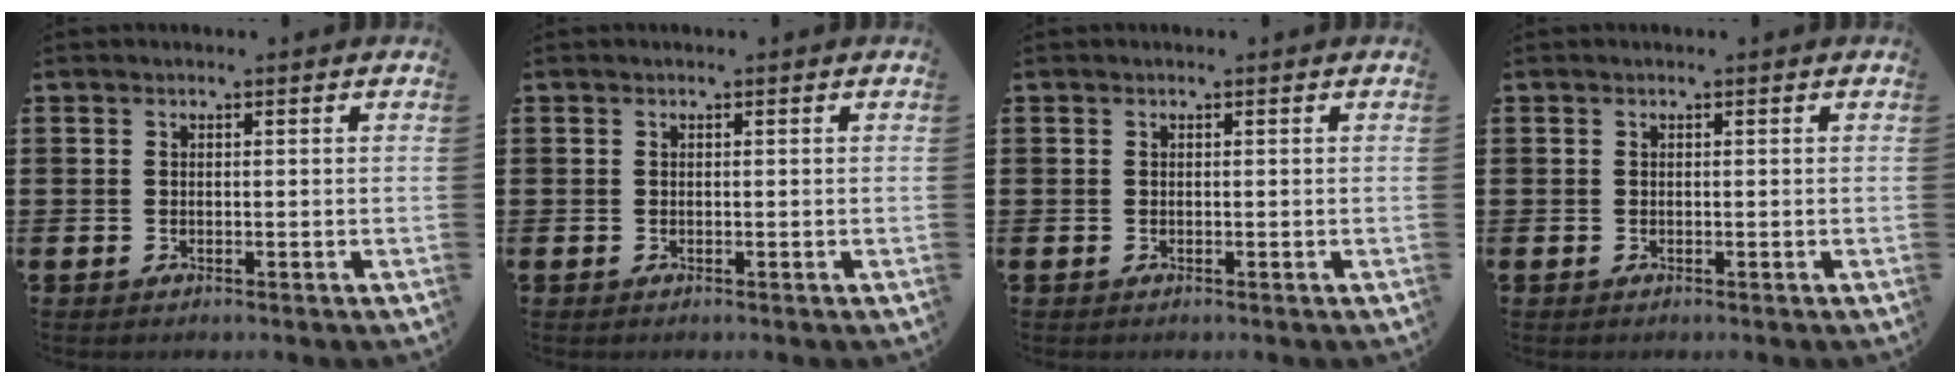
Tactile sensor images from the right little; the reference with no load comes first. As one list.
[{"total": 0.0}, {"total": 0.0}, {"total": 0.0}]